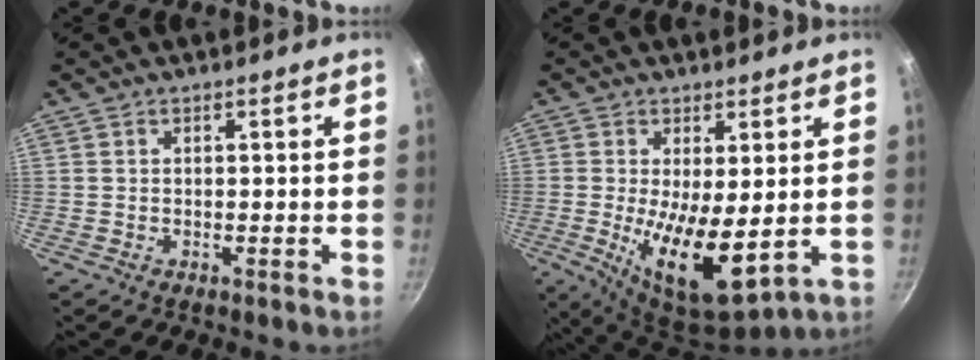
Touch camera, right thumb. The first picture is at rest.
{"total": 12.9, "force": [-0.8, 4.8, 12.0], "torque": [-0.201, -0.023, -0.001]}